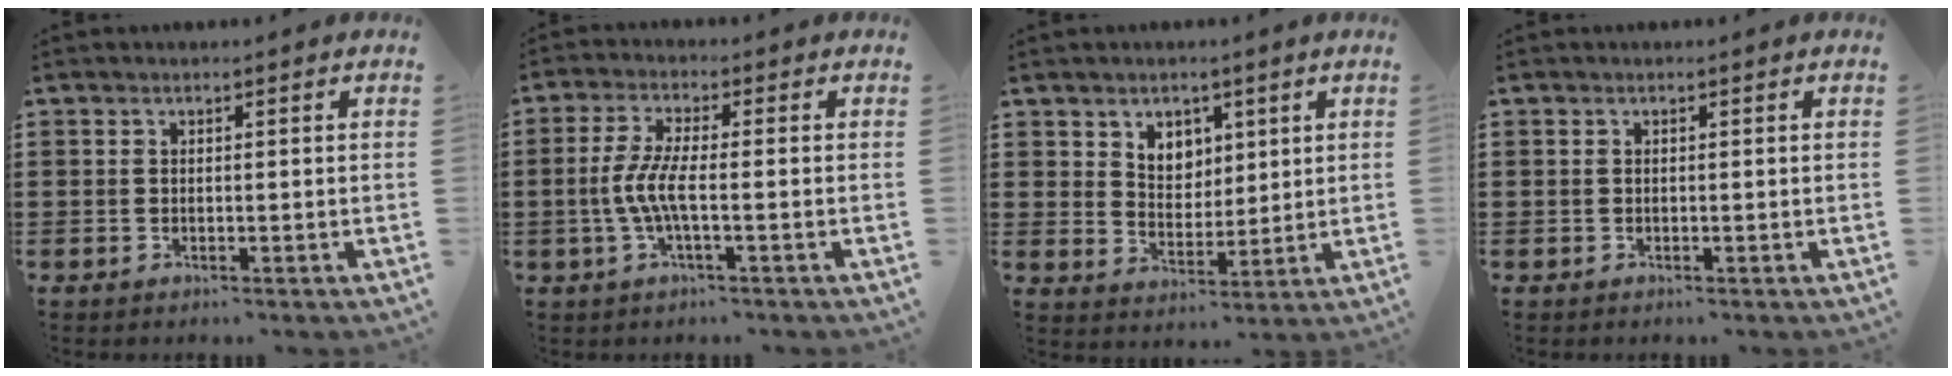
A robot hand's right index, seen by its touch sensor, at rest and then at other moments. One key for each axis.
{"total": 5.4, "fx": -1.3, "fy": 0.9, "fz": 5.2, "tx": -0.127, "ty": -0.013, "tz": -0.035}
{"total": 4.6, "fx": 3.0, "fy": 3.4, "fz": 0.9, "tx": -0.034, "ty": 0.004, "tz": 0.056}
{"total": 0.0}